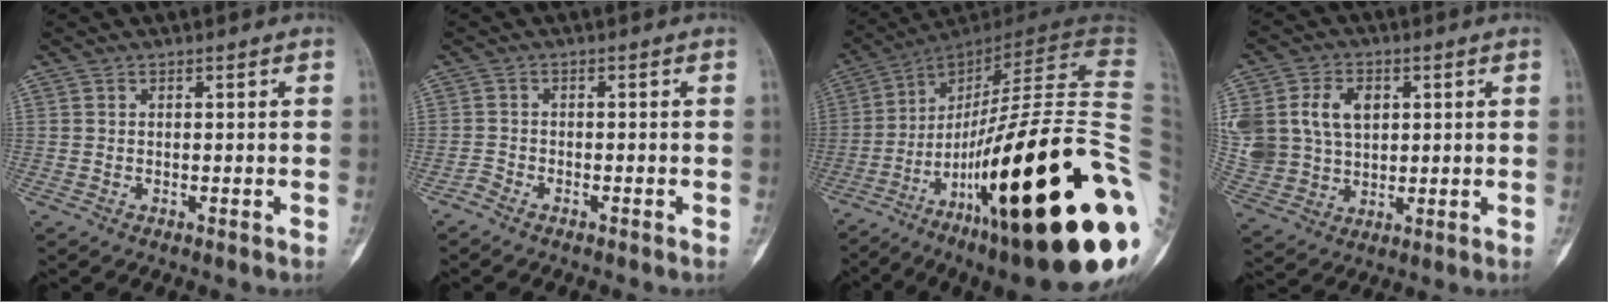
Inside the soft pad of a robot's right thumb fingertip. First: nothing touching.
{"total": 1.4, "force": [-1.2, 0.5, 0.4], "torque": [-0.012, 0.005, -0.028]}
{"total": 44.8, "force": [-12.8, 10.1, 41.7], "torque": [-0.561, 0.049, -0.203]}
{"total": 18.8, "force": [4.5, 14.4, 11.2], "torque": [-0.258, 0.018, 0.102]}